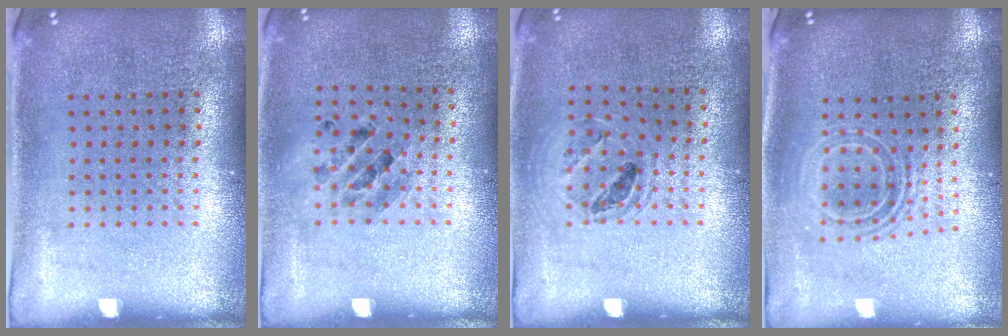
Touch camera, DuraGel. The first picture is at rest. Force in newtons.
{"total": 0.8, "press": 0.8, "slide": 0.0}
{"total": 1.0, "press": 0.9, "slide": 0.2}
{"total": 1.7, "press": 1.2, "slide": 1.1}